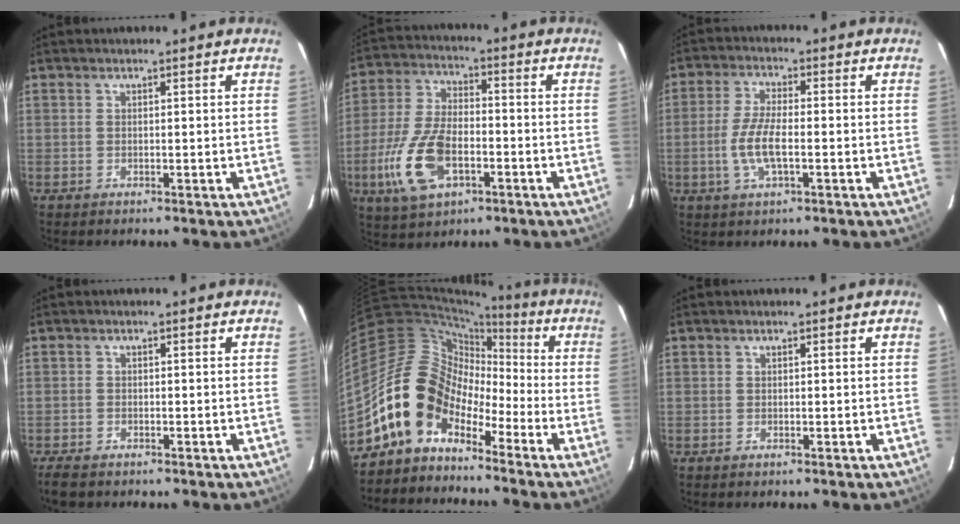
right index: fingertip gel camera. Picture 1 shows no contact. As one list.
[{"total": 14.6, "force": [-5.5, 7.6, 11.1], "torque": [-0.252, -0.009, -0.098]}, {"total": 6.9, "force": [-1.7, 2.1, 6.4], "torque": [-0.136, -0.001, -0.036]}, {"total": 4.0, "force": [-3.4, 1.6, 1.5], "torque": [-0.048, -0.014, -0.060]}, {"total": 12.3, "force": [-7.9, 8.0, 5.0], "torque": [-0.092, 0.030, -0.158]}, {"total": 0.0}]